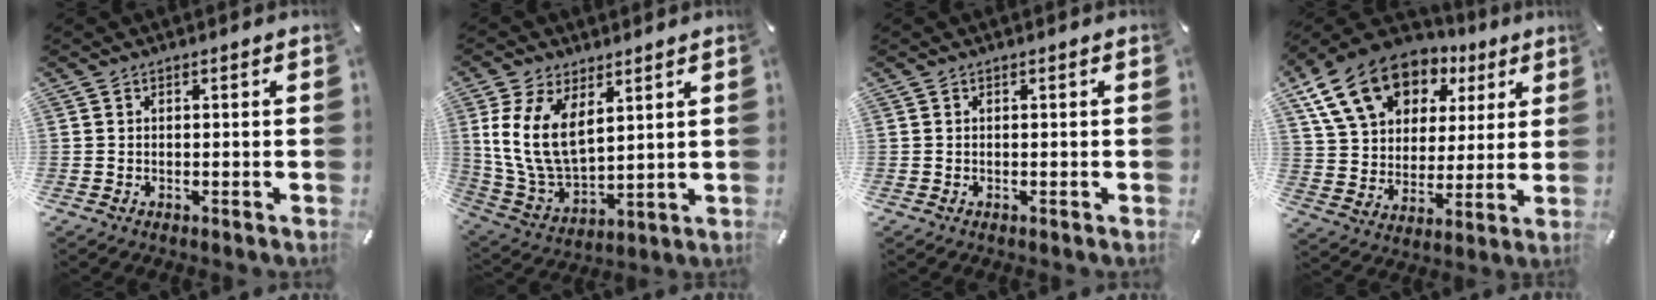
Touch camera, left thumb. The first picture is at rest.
{"total": 12.8, "force": [5.0, 8.1, 8.6], "torque": [-0.207, -0.020, 0.093]}
{"total": 0.0}
{"total": 18.0, "force": [9.7, 12.5, 8.6], "torque": [-0.173, -0.030, 0.179]}